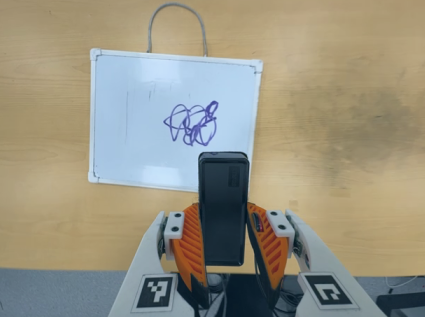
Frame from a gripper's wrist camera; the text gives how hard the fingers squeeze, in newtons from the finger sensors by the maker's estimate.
{"total": 4.3, "left": 2.7, "right": 5.8}